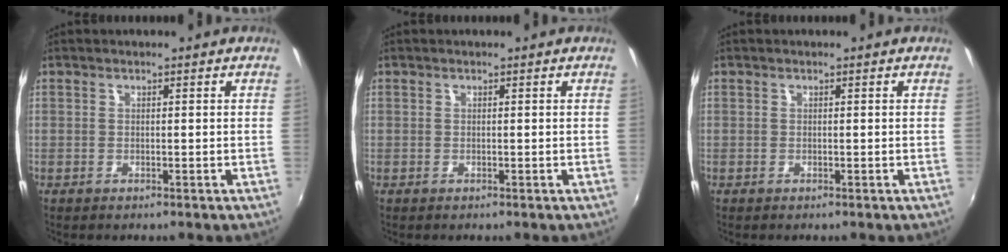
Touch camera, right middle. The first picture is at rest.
{"total": 0.0}
{"total": 0.0}